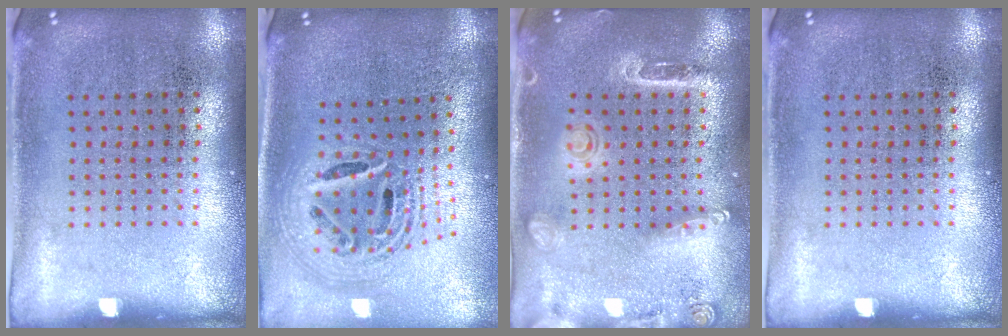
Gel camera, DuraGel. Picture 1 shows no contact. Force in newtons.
{"total": 2.4, "press": 1.8, "slide": 1.6}
{"total": 1.6, "press": 1.5, "slide": 0.6}
{"total": 0.0}